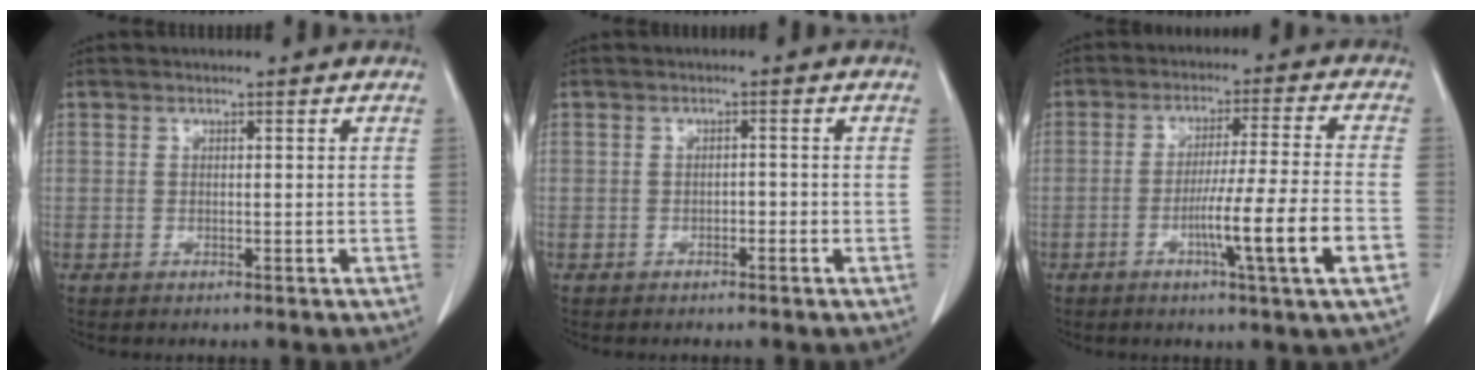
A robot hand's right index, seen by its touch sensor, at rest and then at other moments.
{"total": 1.0, "force": [-0.5, 0.5, 0.7], "torque": [-0.010, 0.002, -0.009]}
{"total": 11.4, "force": [-4.1, -1.3, 10.6], "torque": [-0.178, -0.012, -0.069]}